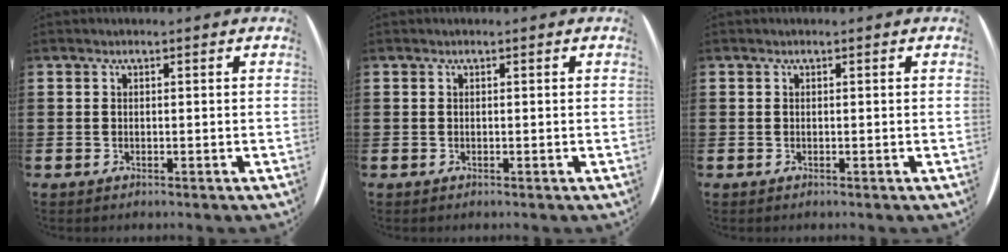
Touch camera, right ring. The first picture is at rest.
{"total": 0.0}
{"total": 0.0}